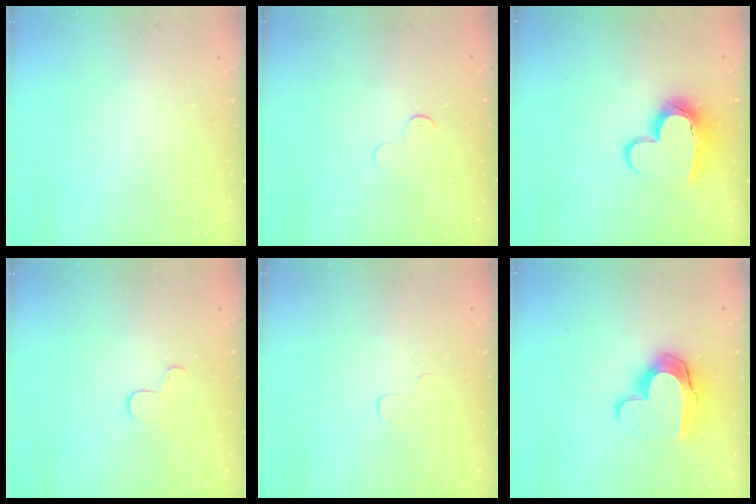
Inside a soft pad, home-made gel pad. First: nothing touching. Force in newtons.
{"total": 3.2, "press": 3.2, "slide": 0.3}
{"total": 12.1, "press": 12.0, "slide": 1.3}
{"total": 3.8, "press": 3.8, "slide": 0.4}
{"total": 3.4, "press": 3.4, "slide": 0.4}
{"total": 13.3, "press": 13.2, "slide": 1.0}